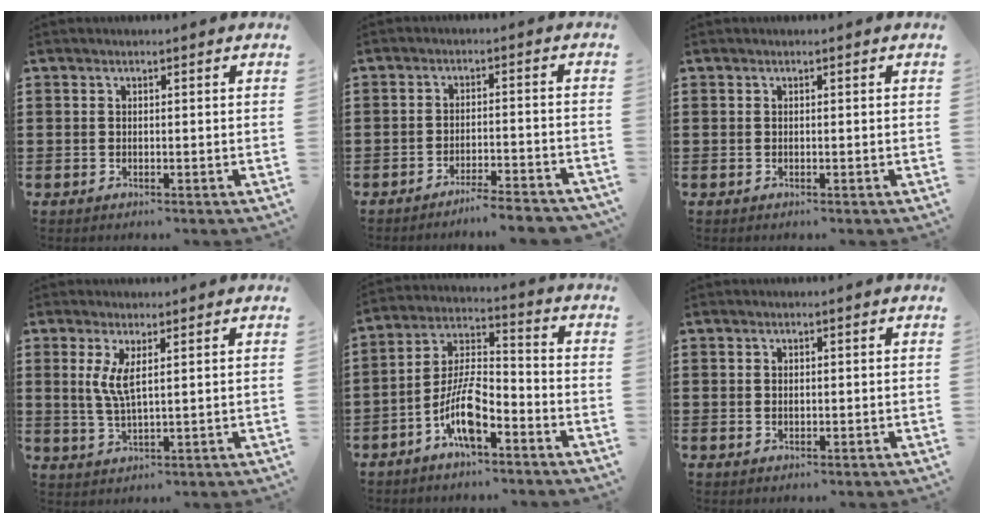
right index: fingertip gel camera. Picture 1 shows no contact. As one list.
[{"total": 3.8, "force": [-3.6, -0.6, 1.1], "torque": [-0.020, -0.008, -0.073]}, {"total": 0.0}, {"total": 4.4, "force": [1.4, 1.0, 4.0], "torque": [-0.085, -0.001, 0.024]}, {"total": 9.2, "force": [-4.9, 3.2, 7.1], "torque": [-0.161, 0.002, -0.096]}, {"total": 0.7, "force": [0.2, 0.5, 0.4], "torque": [-0.010, 0.003, 0.003]}]